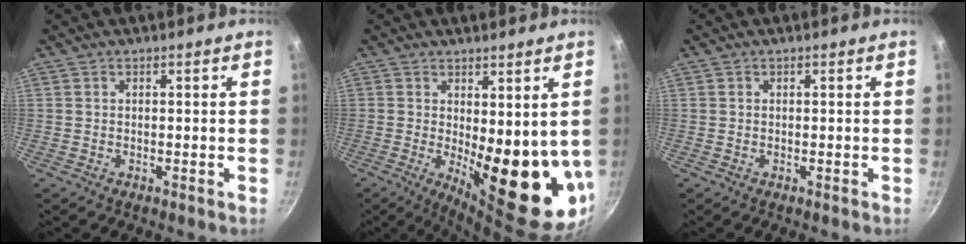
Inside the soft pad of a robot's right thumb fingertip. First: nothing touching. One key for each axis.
{"total": 15.4, "fx": 0.1, "fy": 5.8, "fz": 14.3, "tx": -0.157, "ty": -0.038, "tz": 0.017}
{"total": 0.0}